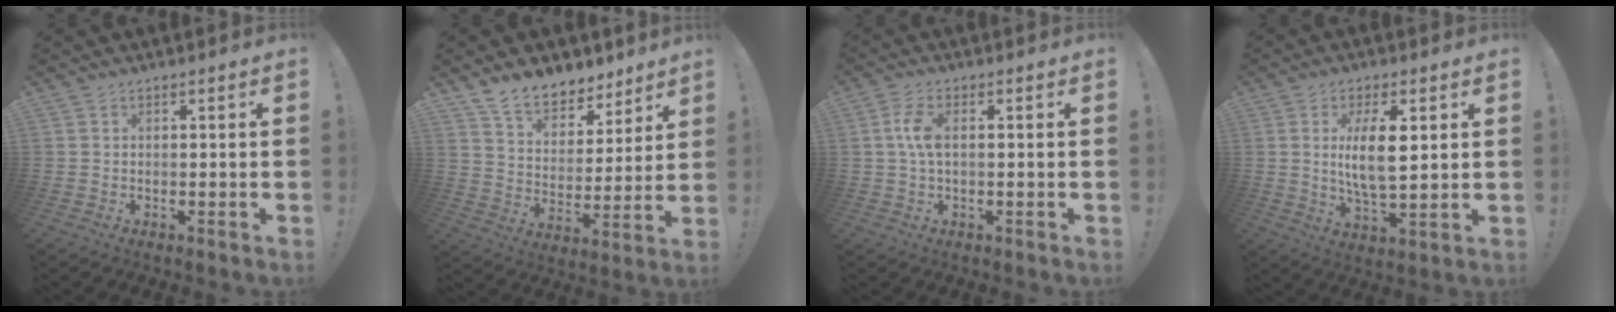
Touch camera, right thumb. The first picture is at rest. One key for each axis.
{"total": 11.8, "fx": 9.6, "fy": 5.7, "fz": 3.8, "tx": -0.075, "ty": -0.073, "tz": 0.181}
{"total": 6.2, "fx": 0.5, "fy": 2.7, "fz": 5.6, "tx": -0.114, "ty": 0.004, "tz": 0.007}
{"total": 10.7, "fx": 2.3, "fy": 3.5, "fz": 9.8, "tx": -0.188, "ty": -0.015, "tz": 0.032}